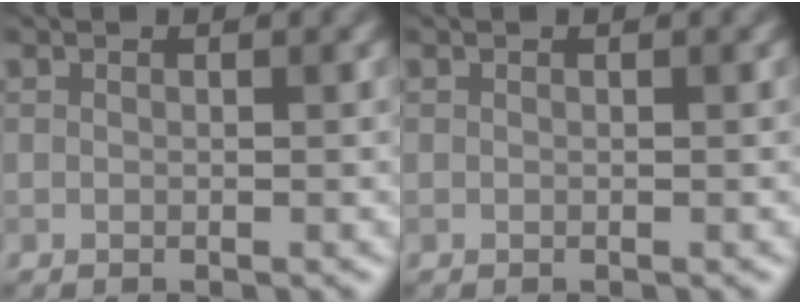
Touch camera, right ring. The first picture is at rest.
{"total": 0.0}